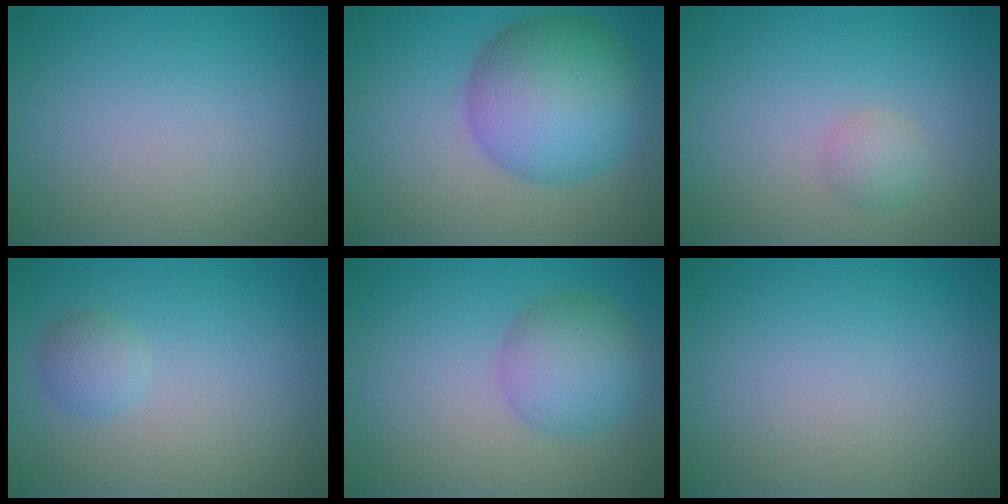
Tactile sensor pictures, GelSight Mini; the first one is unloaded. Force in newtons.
{"total": 9.0, "press": 9.0, "slide": 0.2}
{"total": 1.4, "press": 1.4, "slide": 0.0}
{"total": 1.4, "press": 1.4, "slide": 0.0}
{"total": 4.2, "press": 4.2, "slide": 0.1}
{"total": 0.0}